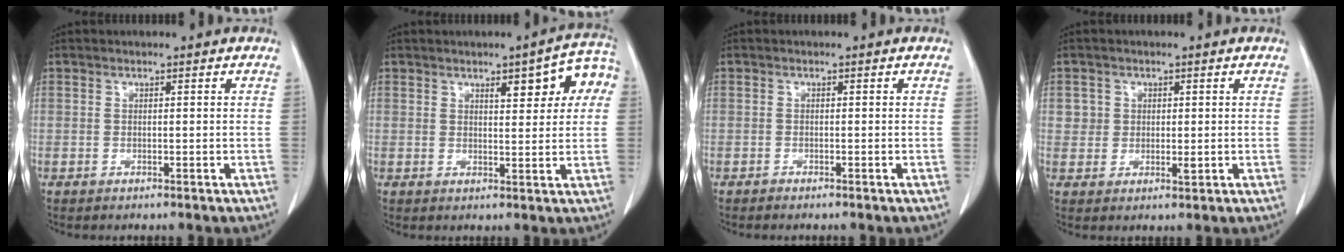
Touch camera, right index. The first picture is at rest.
{"total": 8.0, "force": [2.8, 2.4, 7.1], "torque": [-0.083, 0.022, 0.033]}
{"total": 0.6, "force": [-0.6, 0.0, 0.2], "torque": [-0.008, -0.001, -0.012]}
{"total": 2.7, "force": [0.7, 2.5, 0.9], "torque": [-0.005, -0.001, 0.011]}